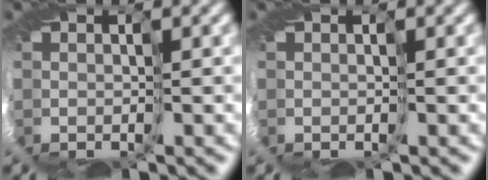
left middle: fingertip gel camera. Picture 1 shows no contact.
{"total": 0.0}